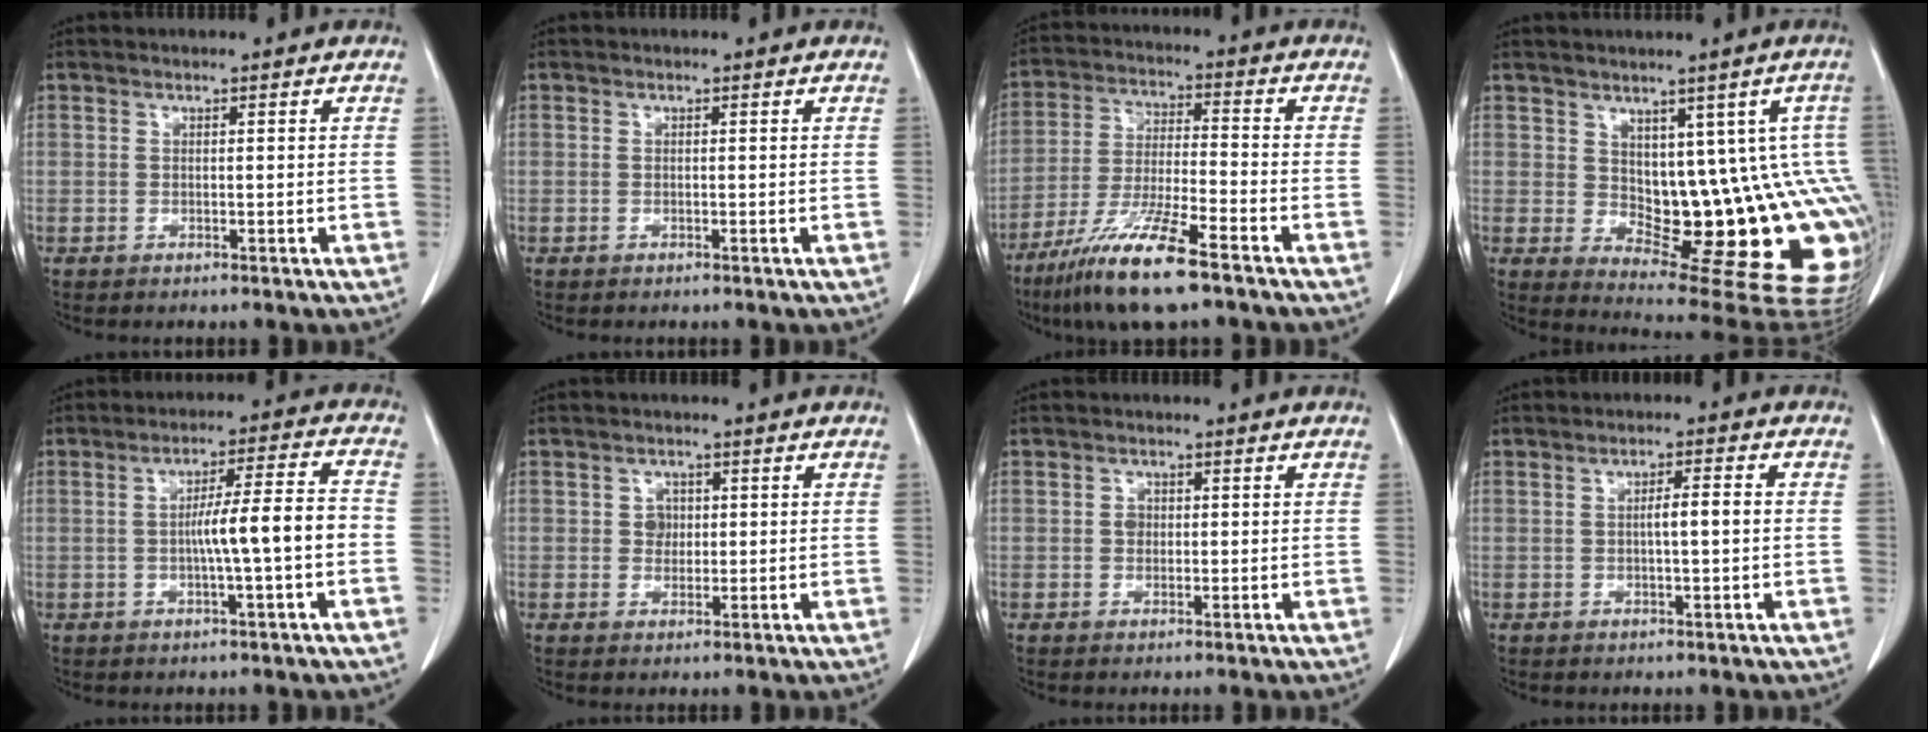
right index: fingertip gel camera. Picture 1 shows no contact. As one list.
[{"total": 0.0}, {"total": 12.8, "force": [-8.5, 0.9, 9.6], "torque": [-0.193, -0.032, -0.158]}, {"total": 14.8, "force": [-0.4, 7.4, 12.8], "torque": [-0.102, 0.019, 0.009]}, {"total": 8.4, "force": [-1.4, -0.1, 8.3], "torque": [-0.133, 0.017, -0.024]}, {"total": 2.2, "force": [0.4, 1.9, 1.0], "torque": [-0.011, 0.001, 0.004]}, {"total": 1.4, "force": [0.1, 1.2, 0.7], "torque": [-0.012, 0.002, 0.000]}, {"total": 3.2, "force": [0.0, 0.3, 3.2], "torque": [-0.056, 0.003, -0.001]}]